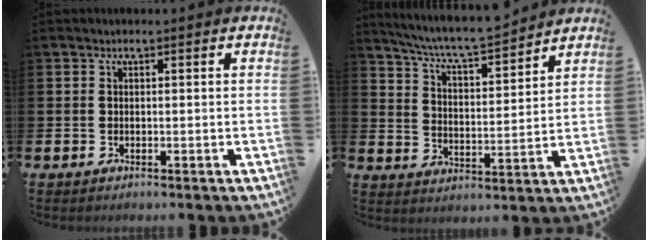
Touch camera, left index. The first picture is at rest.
{"total": 7.2, "force": [6.9, 0.1, 2.0], "torque": [-0.067, -0.051, 0.119]}